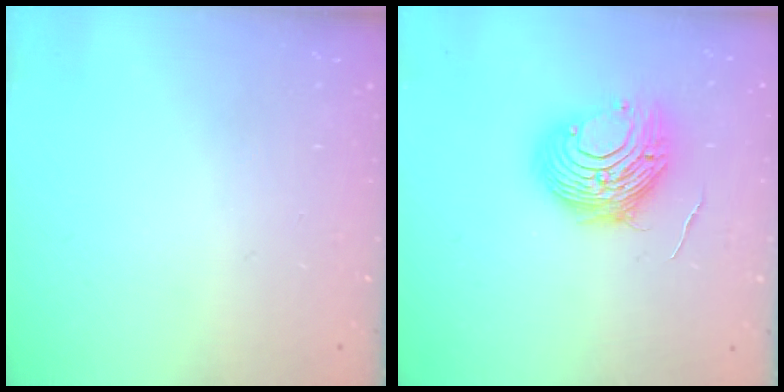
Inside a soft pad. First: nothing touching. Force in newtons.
{"total": 11.5, "press": 11.4, "slide": 1.1}